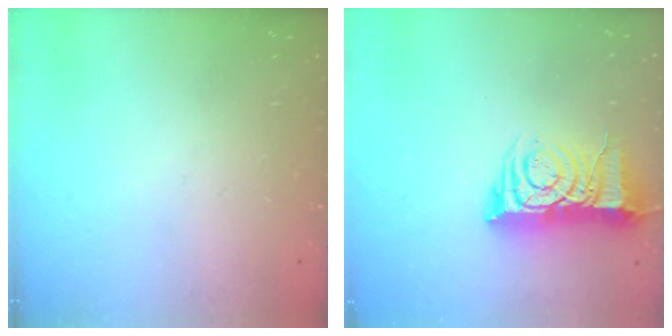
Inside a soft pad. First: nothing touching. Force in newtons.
{"total": 10.2, "press": 10.1, "slide": 1.3}